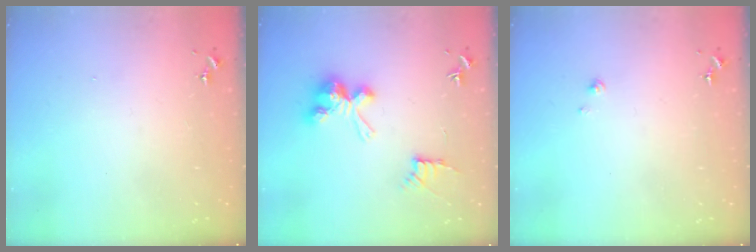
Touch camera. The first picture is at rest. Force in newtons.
{"total": 10.4, "press": 10.4, "slide": 0.6}
{"total": 1.4, "press": 1.4, "slide": 0.1}